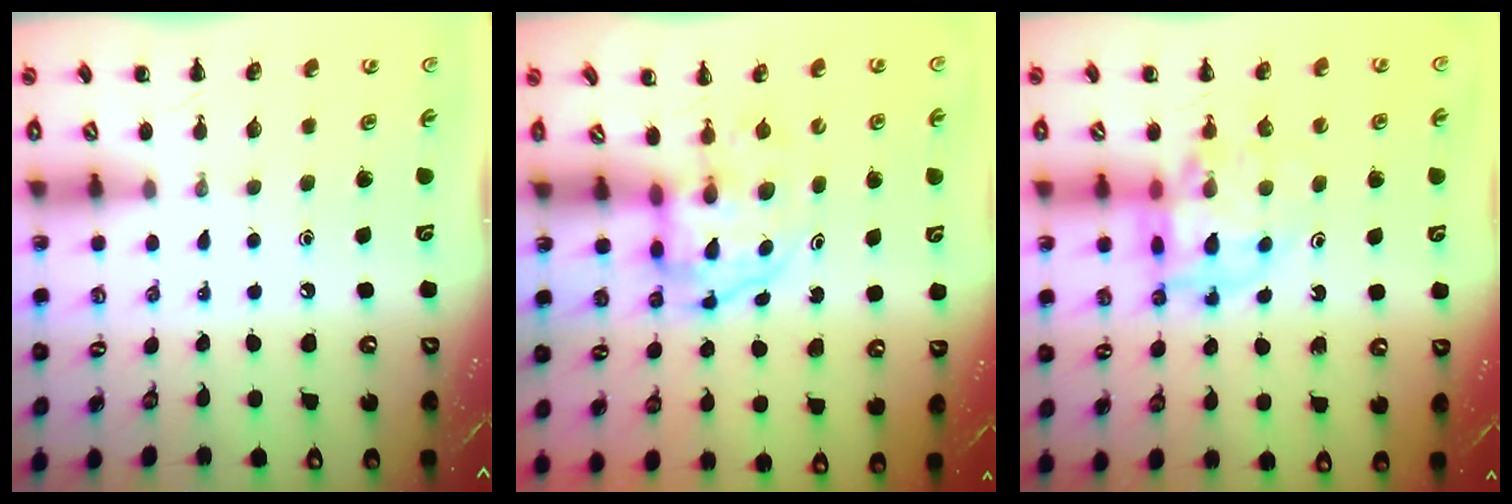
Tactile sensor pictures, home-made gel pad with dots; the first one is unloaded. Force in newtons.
{"total": 3.5, "press": 3.5, "slide": 0.5}
{"total": 11.8, "press": 11.3, "slide": 3.5}